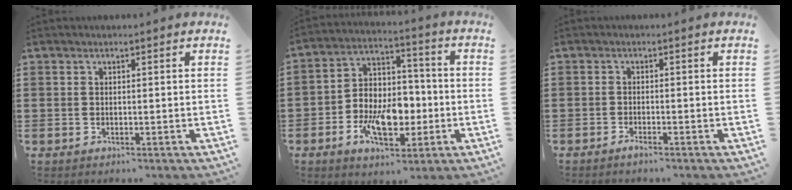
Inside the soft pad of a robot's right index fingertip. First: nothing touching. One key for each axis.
{"total": 9.5, "fx": -3.1, "fy": 5.9, "fz": 6.8, "tx": -0.133, "ty": 0.009, "tz": -0.053}
{"total": 1.1, "fx": -1.0, "fy": 0.0, "fz": 0.5, "tx": -0.010, "ty": -0.004, "tz": -0.018}